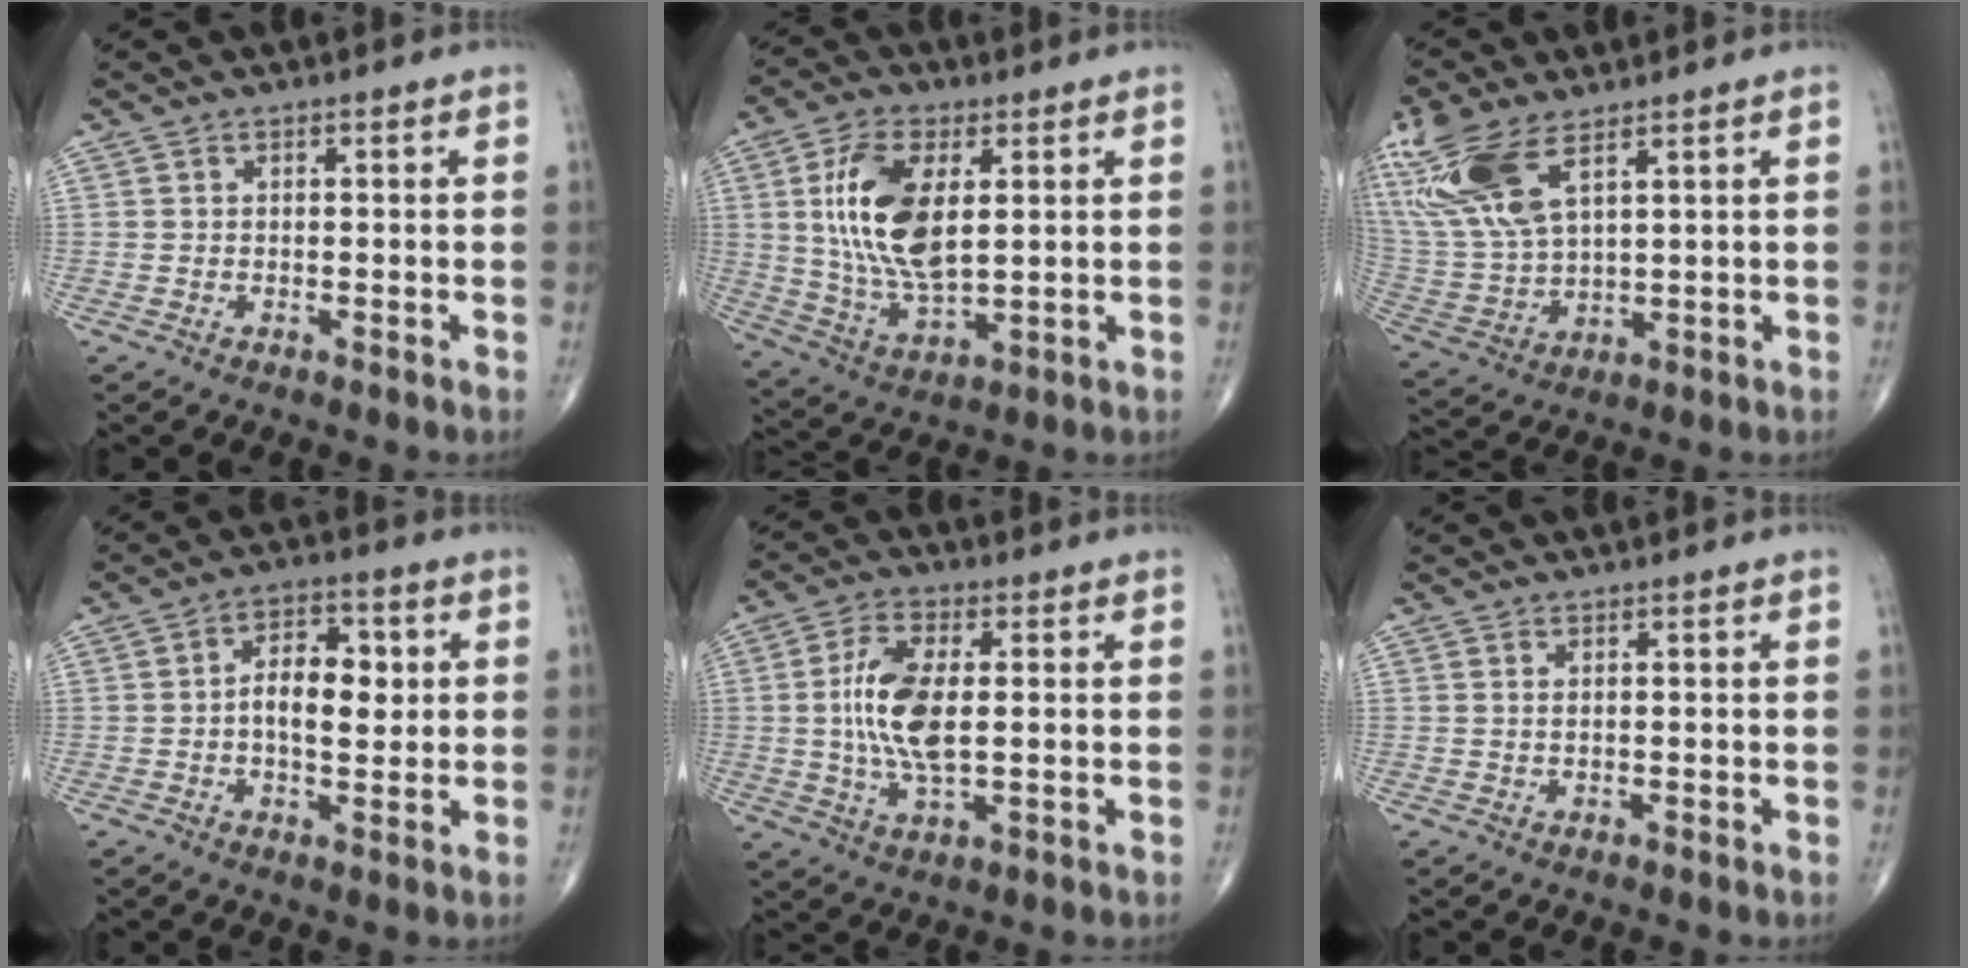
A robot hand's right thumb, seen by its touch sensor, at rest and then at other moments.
{"total": 15.5, "force": [3.3, 7.5, 13.1], "torque": [-0.253, -0.016, 0.070]}
{"total": 16.2, "force": [8.6, 7.0, 11.9], "torque": [-0.272, -0.019, 0.181]}
{"total": 8.7, "force": [0.6, 4.9, 7.2], "torque": [-0.093, 0.010, 0.005]}
{"total": 11.2, "force": [0.6, 4.9, 10.1], "torque": [-0.207, -0.004, 0.012]}
{"total": 0.7, "force": [0.3, 0.2, 0.6], "torque": [-0.016, 0.002, 0.007]}